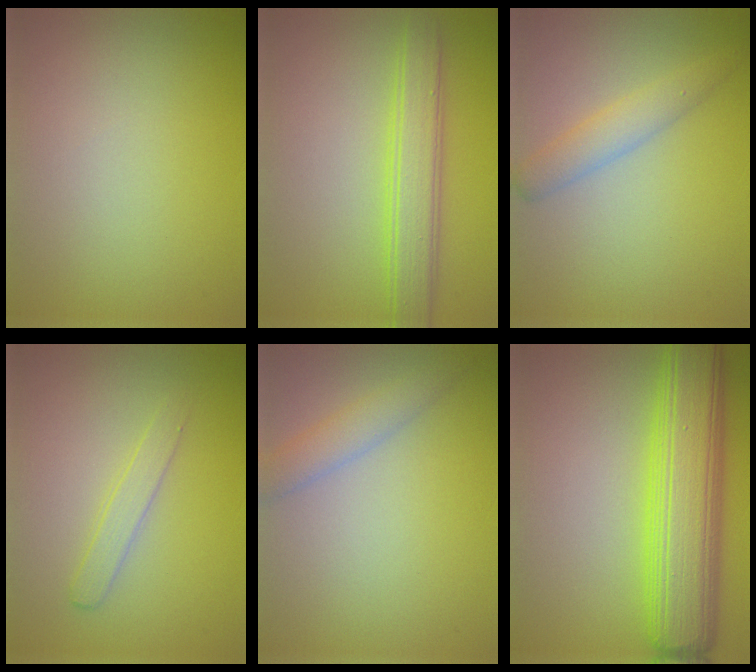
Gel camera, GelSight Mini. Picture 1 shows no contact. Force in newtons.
{"total": 4.0, "press": 4.0, "slide": 0.1}
{"total": 1.7, "press": 1.7, "slide": 0.1}
{"total": 1.6, "press": 1.6, "slide": 0.0}
{"total": 2.2, "press": 2.2, "slide": 0.2}
{"total": 9.6, "press": 9.6, "slide": 0.1}